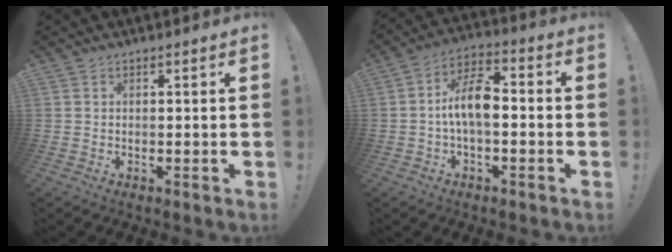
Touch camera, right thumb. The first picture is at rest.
{"total": 10.4, "force": [-1.0, 4.8, 9.2], "torque": [-0.162, 0.014, -0.014]}